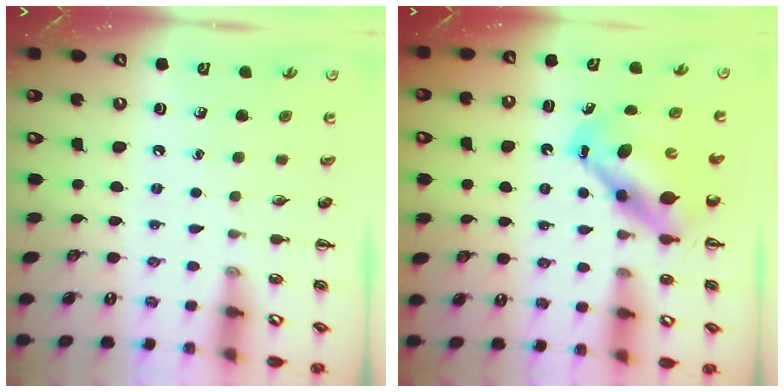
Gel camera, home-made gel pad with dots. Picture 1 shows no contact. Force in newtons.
{"total": 6.9, "press": 6.6, "slide": 2.0}